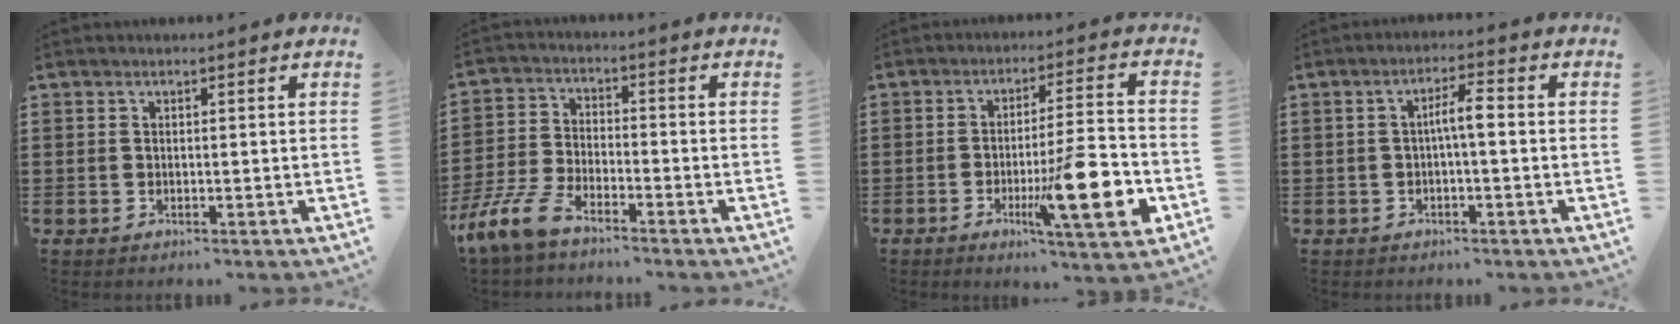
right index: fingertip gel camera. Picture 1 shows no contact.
{"total": 6.9, "force": [-5.6, 1.1, 3.9], "torque": [-0.109, -0.014, -0.114]}
{"total": 14.2, "force": [-4.6, 2.4, 13.2], "torque": [-0.204, -0.002, -0.071]}
{"total": 3.8, "force": [-0.3, 0.7, 3.7], "torque": [-0.069, 0.009, -0.009]}